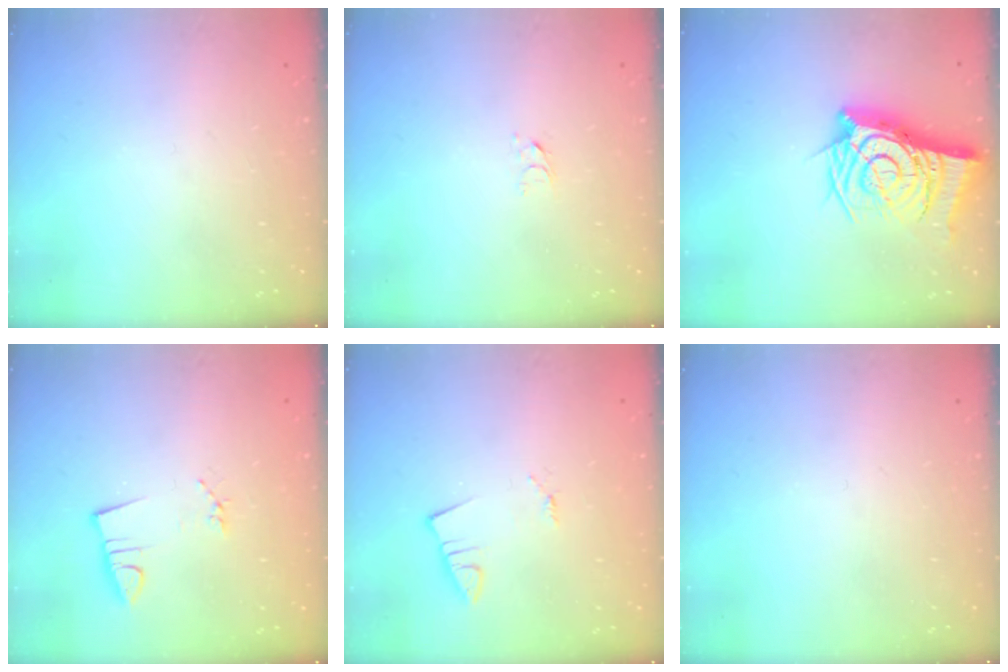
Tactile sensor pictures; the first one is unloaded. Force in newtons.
{"total": 2.6, "press": 2.6, "slide": 0.2}
{"total": 15.9, "press": 15.8, "slide": 1.6}
{"total": 2.9, "press": 1.4, "slide": 2.5}
{"total": 1.3, "press": 1.3, "slide": 0.1}
{"total": 0.0}